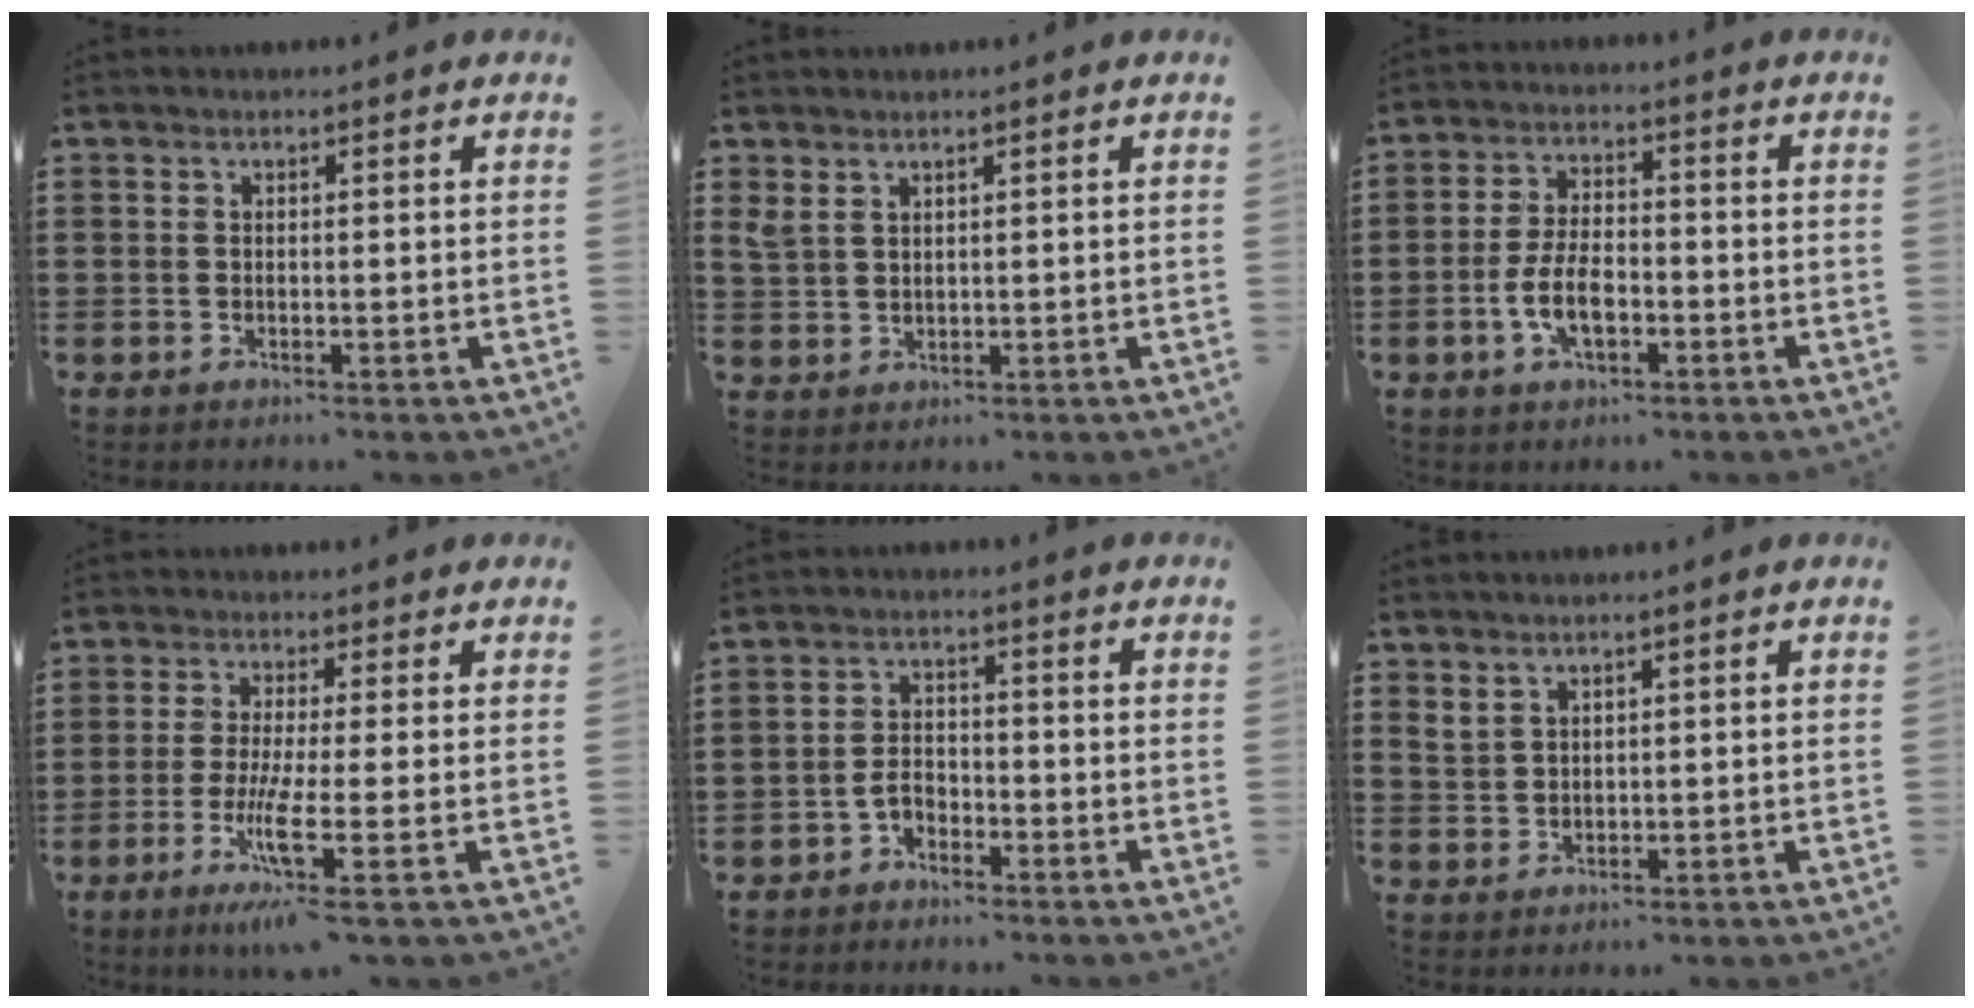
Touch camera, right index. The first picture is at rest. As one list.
[{"total": 2.1, "force": [1.5, 0.9, 1.0], "torque": [-0.025, 0.003, 0.029]}, {"total": 6.6, "force": [-2.2, 2.9, 5.5], "torque": [-0.128, -0.004, -0.046]}, {"total": 7.1, "force": [-2.3, 0.1, 6.8], "torque": [-0.142, -0.024, -0.042]}, {"total": 2.6, "force": [-1.8, 1.4, 1.2], "torque": [-0.035, -0.001, -0.039]}, {"total": 1.9, "force": [1.8, 0.6, 0.3], "torque": [-0.009, 0.001, 0.036]}]